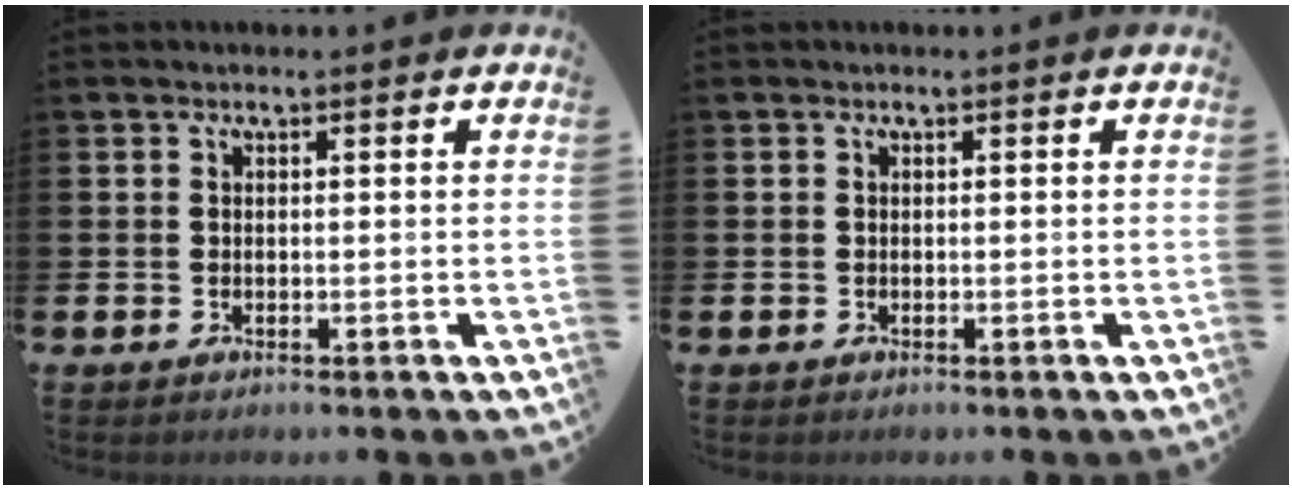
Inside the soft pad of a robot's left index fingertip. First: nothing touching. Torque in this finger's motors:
{"motor_torque": [0.00, 0.00, 0.00, 0.01]}